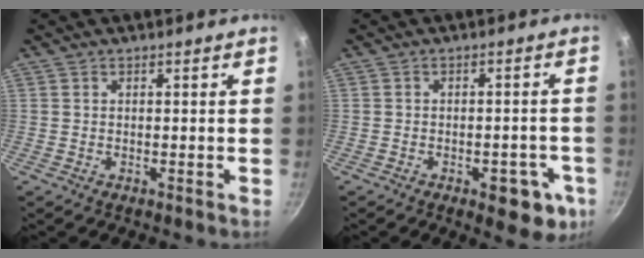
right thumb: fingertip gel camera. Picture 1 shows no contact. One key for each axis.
{"total": 7.5, "fx": -3.6, "fy": 3.5, "fz": 5.6, "tx": -0.046, "ty": 0.019, "tz": -0.040}